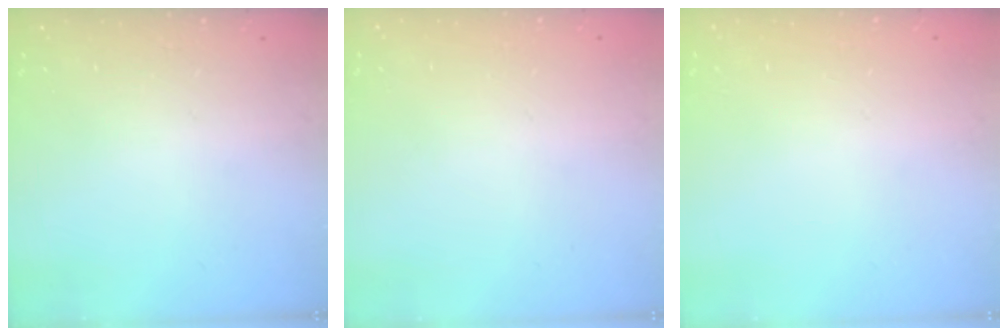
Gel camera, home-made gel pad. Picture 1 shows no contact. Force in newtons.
{"total": 0.0}
{"total": 0.0}